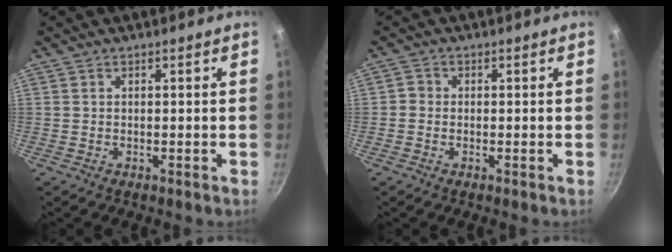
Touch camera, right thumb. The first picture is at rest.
{"total": 1.4, "force": [-0.6, 1.2, 0.4], "torque": [-0.001, 0.006, -0.015]}